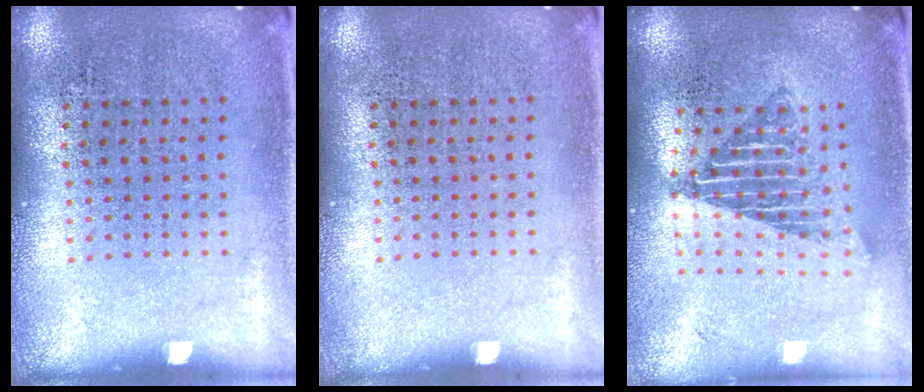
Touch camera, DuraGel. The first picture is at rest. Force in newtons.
{"total": 0.0}
{"total": 1.6, "press": 1.3, "slide": 0.9}